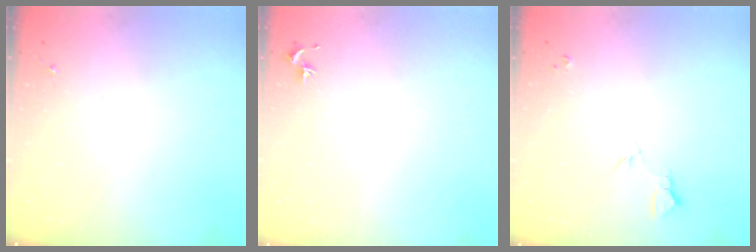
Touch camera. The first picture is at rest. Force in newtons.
{"total": 0.8, "press": 0.7, "slide": 0.3}
{"total": 3.9, "press": 3.9, "slide": 0.7}